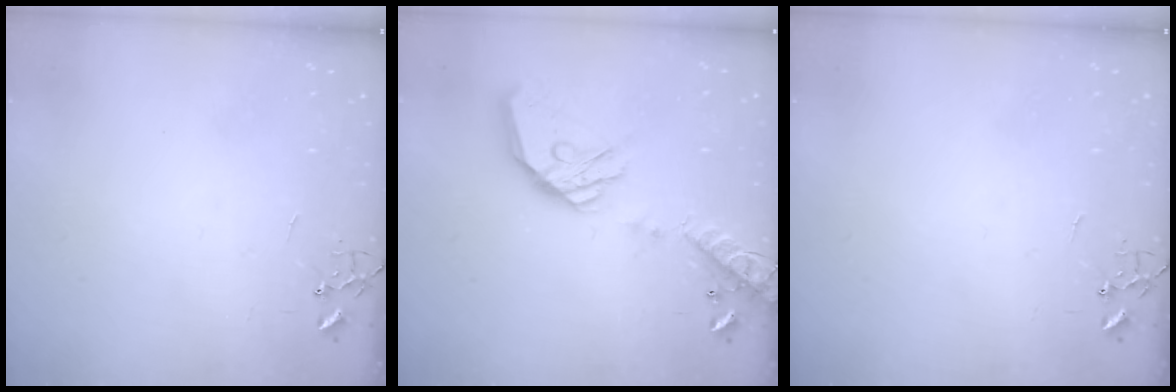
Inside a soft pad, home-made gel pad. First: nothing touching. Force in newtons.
{"total": 18.9, "press": 18.8, "slide": 2.4}
{"total": 0.0}